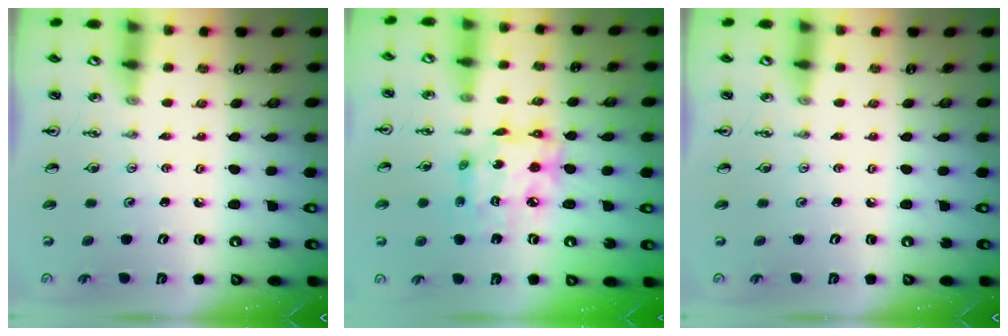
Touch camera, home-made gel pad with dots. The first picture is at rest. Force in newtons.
{"total": 13.3, "press": 13.2, "slide": 1.3}
{"total": 0.0}